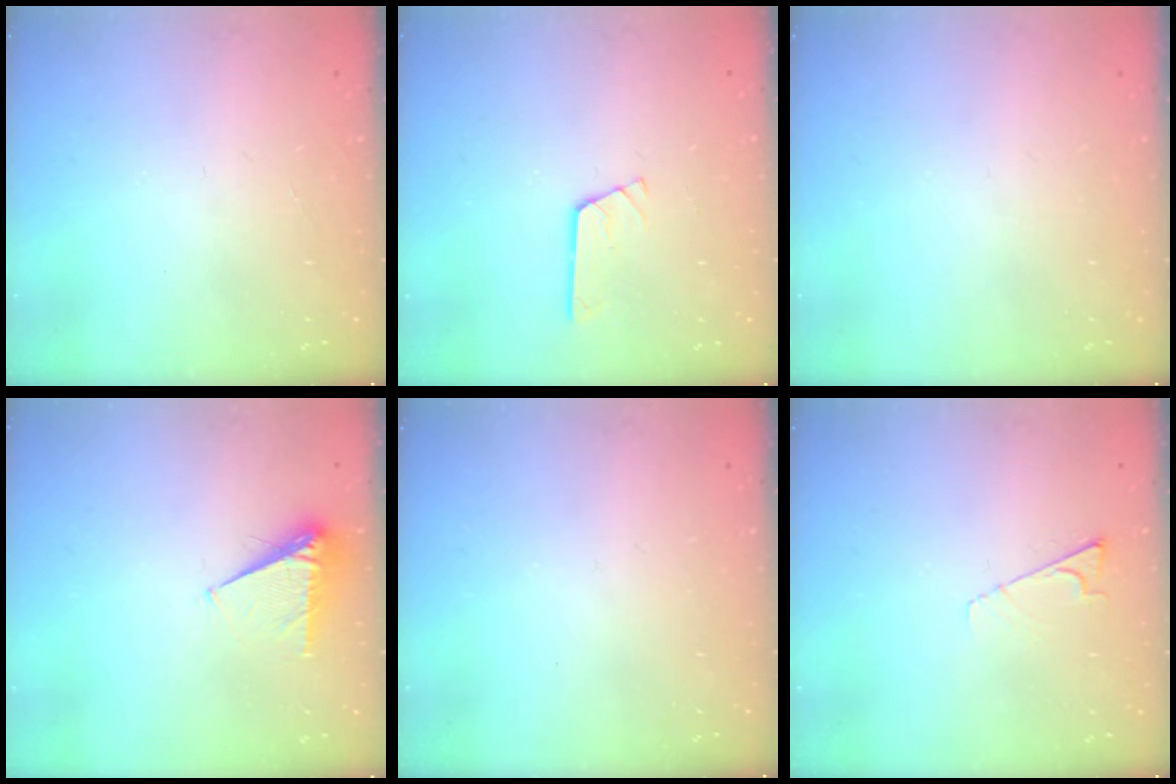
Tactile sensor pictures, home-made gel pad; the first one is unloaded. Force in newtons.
{"total": 2.6, "press": 2.6, "slide": 0.3}
{"total": 0.0}
{"total": 5.7, "press": 5.7, "slide": 0.6}
{"total": 0.0}
{"total": 5.7, "press": 5.6, "slide": 0.7}